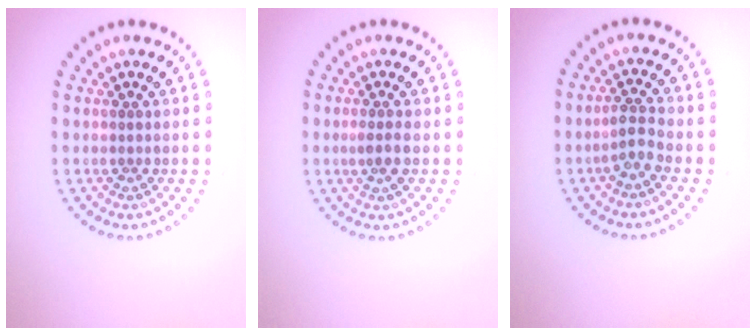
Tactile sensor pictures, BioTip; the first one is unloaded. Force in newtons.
{"total": 1.6, "press": 1.3, "slide": 0.9}
{"total": 1.9, "press": 1.5, "slide": 1.2}